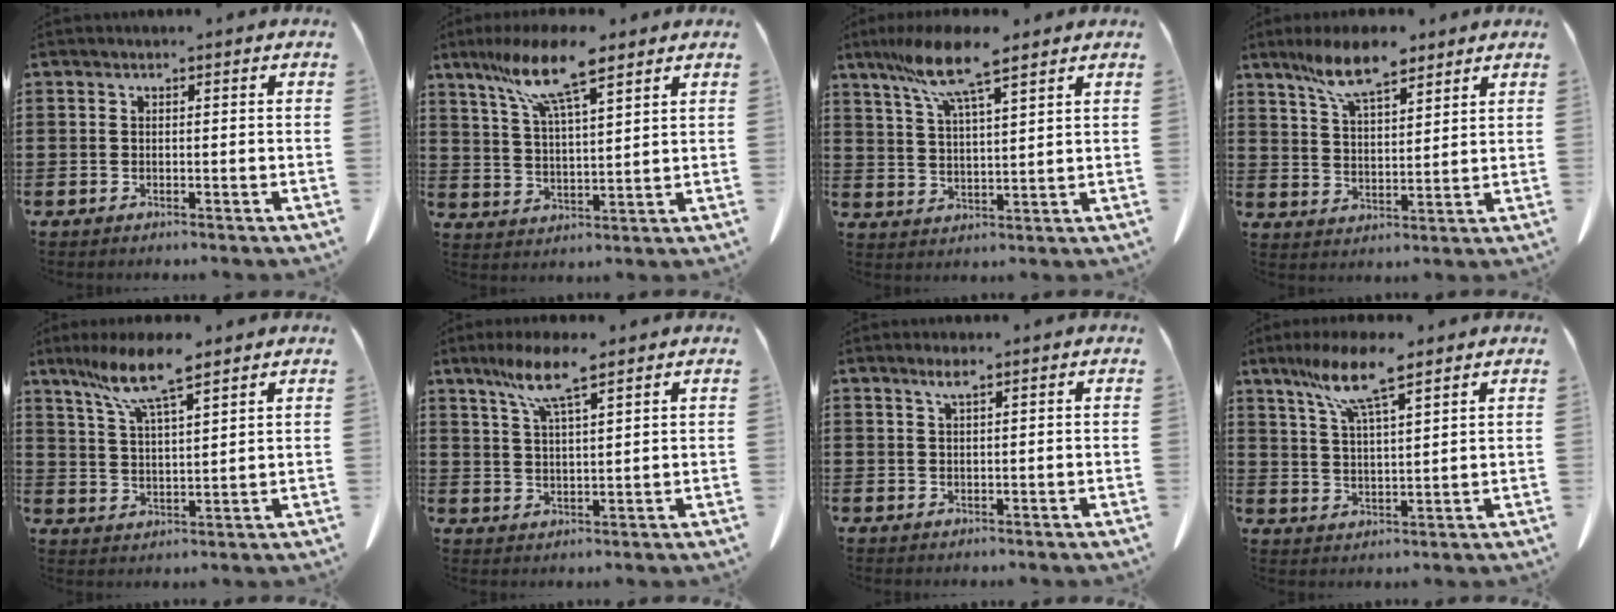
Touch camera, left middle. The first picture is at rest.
{"total": 10.9, "force": [7.5, 1.8, 7.7], "torque": [-0.166, -0.012, 0.132]}
{"total": 9.1, "force": [6.4, 1.2, 6.4], "torque": [-0.140, -0.013, 0.112]}
{"total": 9.1, "force": [6.9, 2.5, 5.4], "torque": [-0.122, -0.007, 0.127]}
{"total": 9.1, "force": [6.7, 1.1, 6.0], "torque": [-0.133, -0.015, 0.120]}
{"total": 7.2, "force": [4.9, 0.6, 5.2], "torque": [-0.113, -0.002, 0.086]}
{"total": 2.2, "force": [1.4, 0.2, 1.7], "torque": [-0.036, 0.002, 0.024]}
{"total": 9.2, "force": [6.5, 1.1, 6.4], "torque": [-0.140, -0.011, 0.114]}